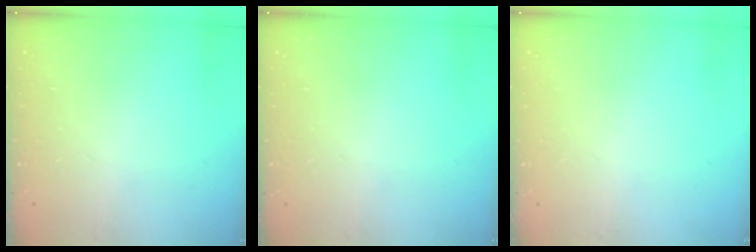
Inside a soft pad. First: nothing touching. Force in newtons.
{"total": 0.0}
{"total": 0.0}